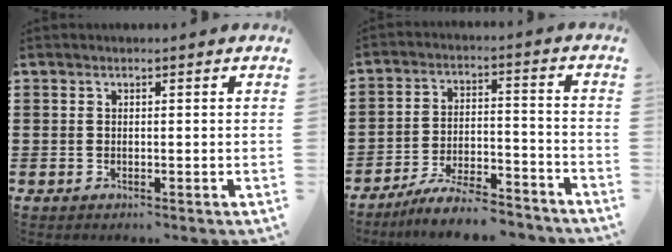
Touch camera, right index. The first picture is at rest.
{"total": 7.6, "force": [-7.0, 0.8, 3.0], "torque": [-0.059, 0.010, -0.134]}